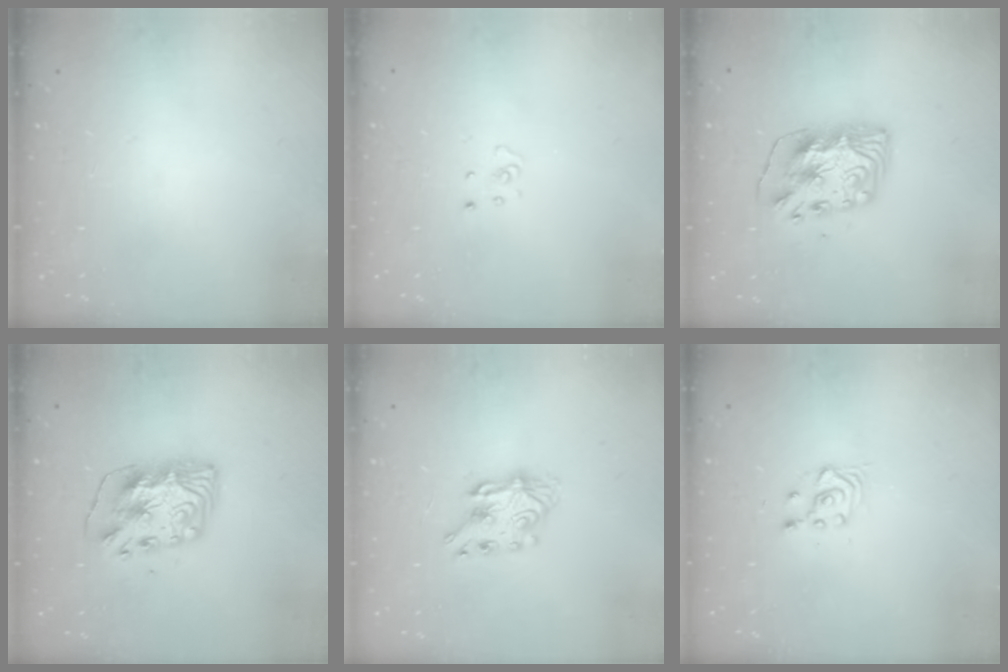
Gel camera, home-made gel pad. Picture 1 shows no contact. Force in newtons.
{"total": 2.3, "press": 2.3, "slide": 0.2}
{"total": 11.3, "press": 11.3, "slide": 1.1}
{"total": 11.3, "press": 11.3, "slide": 1.1}
{"total": 7.1, "press": 7.1, "slide": 0.2}
{"total": 3.6, "press": 3.3, "slide": 1.4}